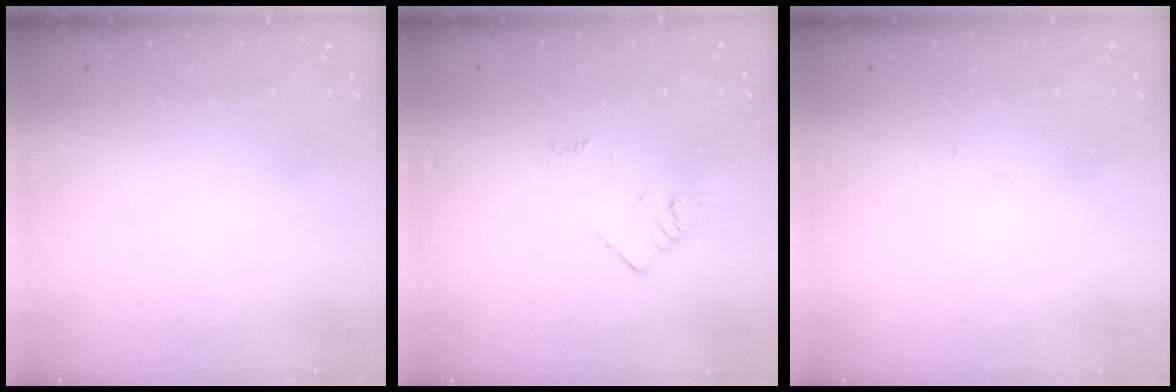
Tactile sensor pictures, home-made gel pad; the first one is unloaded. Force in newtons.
{"total": 3.0, "press": 3.0, "slide": 0.4}
{"total": 3.1, "press": 3.1, "slide": 0.5}